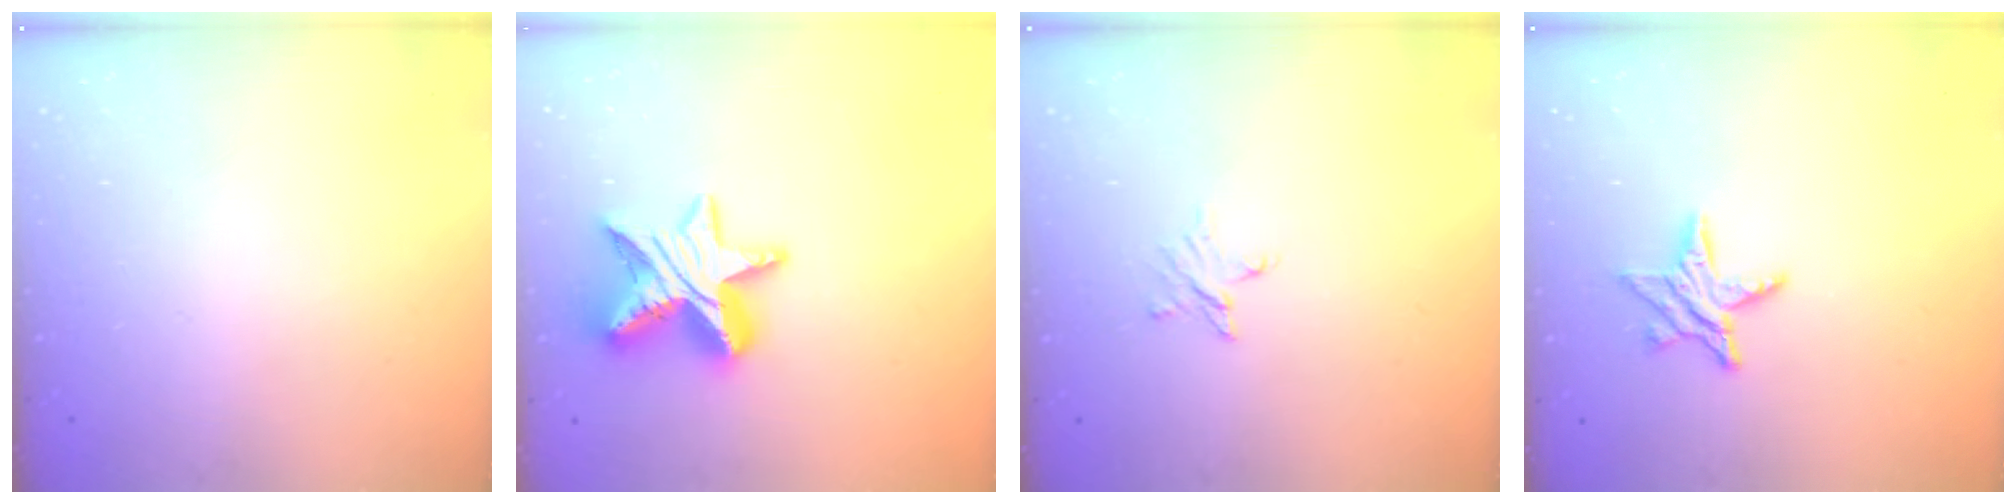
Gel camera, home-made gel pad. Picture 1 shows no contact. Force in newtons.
{"total": 14.0, "press": 13.9, "slide": 1.1}
{"total": 2.5, "press": 2.5, "slide": 0.2}
{"total": 7.9, "press": 7.9, "slide": 0.3}